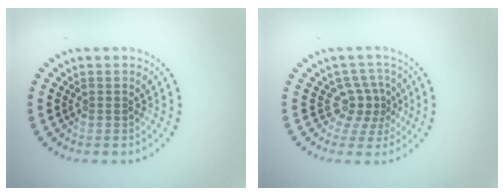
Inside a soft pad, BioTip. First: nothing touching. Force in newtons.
{"total": 2.8, "press": 2.0, "slide": 1.9}